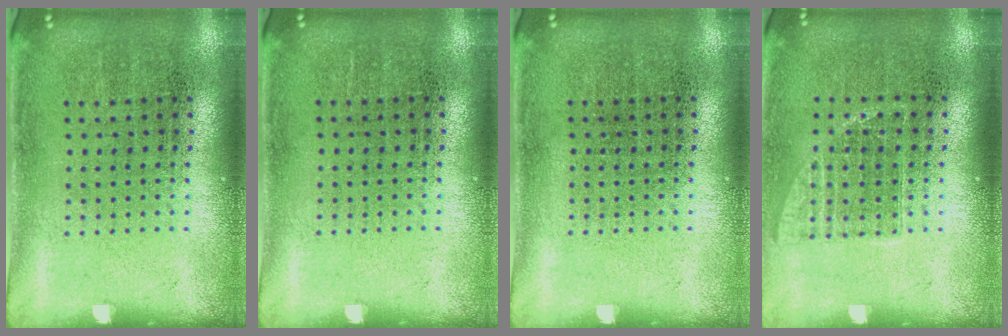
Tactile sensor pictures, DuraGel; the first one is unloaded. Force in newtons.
{"total": 0.0}
{"total": 0.0}
{"total": 1.0, "press": 0.8, "slide": 0.6}